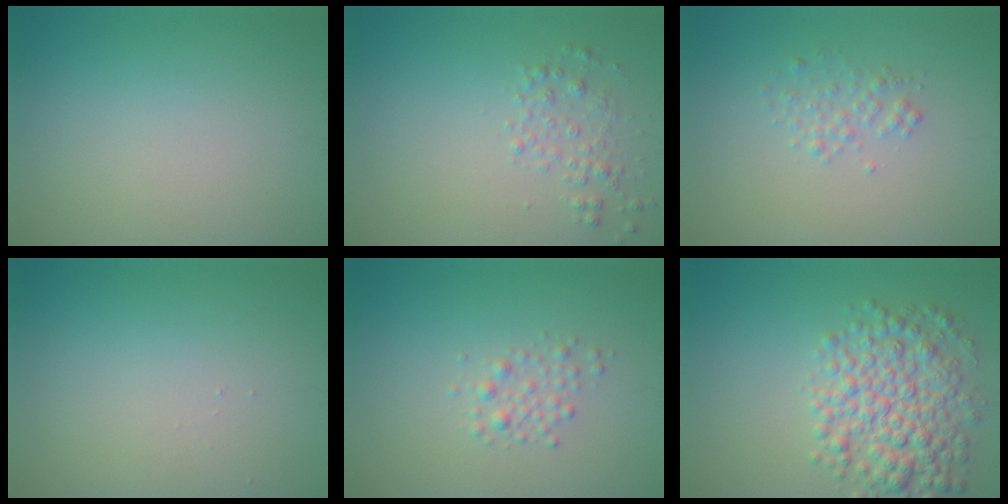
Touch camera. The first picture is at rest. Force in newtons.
{"total": 1.7, "press": 1.7, "slide": 0.1}
{"total": 1.5, "press": 1.5, "slide": 0.0}
{"total": 0.0}
{"total": 1.5, "press": 1.5, "slide": 0.0}
{"total": 6.3, "press": 6.3, "slide": 0.1}